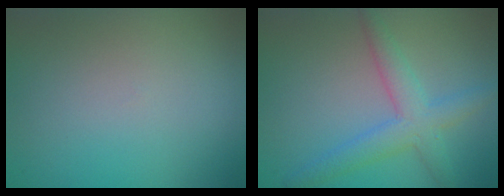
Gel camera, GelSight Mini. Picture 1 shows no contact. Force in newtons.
{"total": 3.8, "press": 3.8, "slide": 0.1}